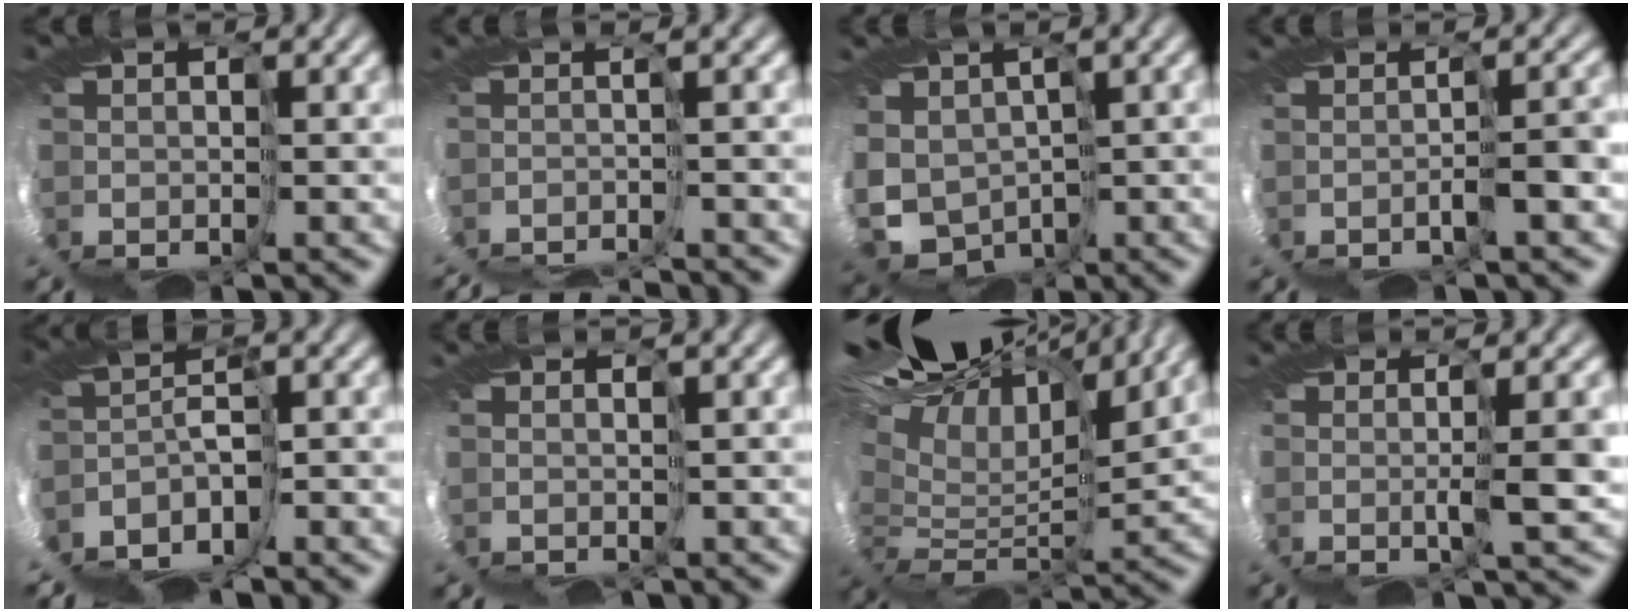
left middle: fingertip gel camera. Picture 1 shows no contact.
{"total": 8.3, "force": [-7.7, -2.5, -2.0], "torque": [0.022, -0.012, -0.089]}
{"total": 3.8, "force": [0.1, 3.7, 0.8], "torque": [-0.057, -0.037, -0.009]}
{"total": 4.6, "force": [-0.1, -4.4, -1.3], "torque": [0.010, -0.002, -0.005]}
{"total": 3.8, "force": [-3.5, -1.4, 0.1], "torque": [-0.030, -0.015, -0.051]}
{"total": 2.0, "force": [-1.1, -1.0, -1.4], "torque": [0.018, -0.017, 0.004]}
{"total": 12.9, "force": [11.5, 1.6, 5.7], "torque": [-0.143, 0.061, 0.196]}
{"total": 4.3, "force": [1.3, -4.1, 0.6], "torque": [-0.019, 0.000, 0.020]}